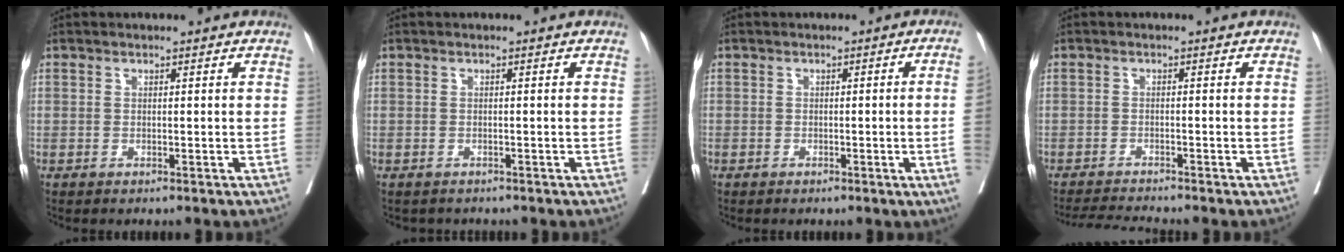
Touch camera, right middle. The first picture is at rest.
{"total": 1.9, "force": [-1.8, 0.8, 0.3], "torque": [-0.015, -0.005, -0.025]}
{"total": 4.4, "force": [-1.0, -1.3, 4.0], "torque": [-0.050, -0.006, -0.014]}
{"total": 4.2, "force": [-3.9, -1.1, 0.8], "torque": [-0.017, -0.021, -0.068]}